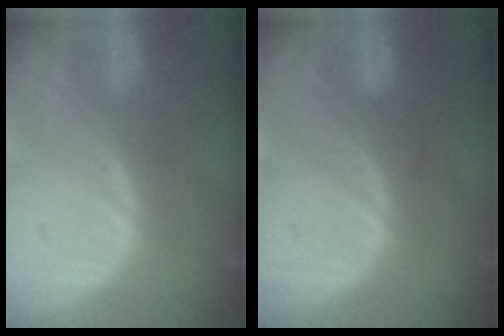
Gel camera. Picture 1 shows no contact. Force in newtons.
{"total": 1.2, "press": 1.2, "slide": 0.1}